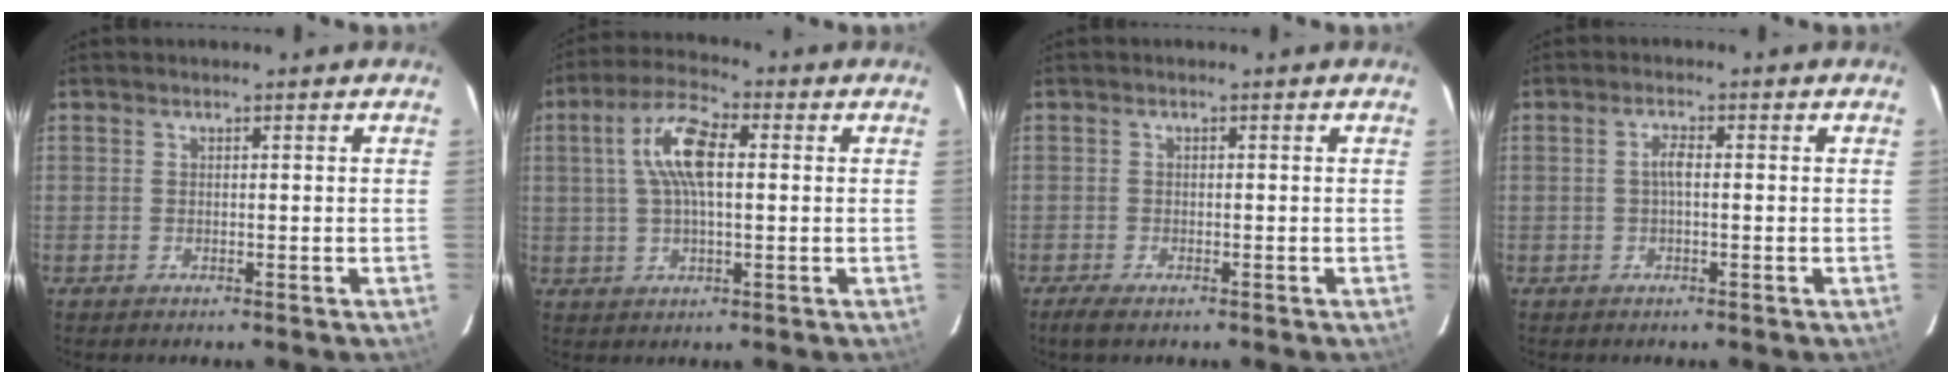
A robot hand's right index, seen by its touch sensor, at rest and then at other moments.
{"total": 9.6, "force": [1.7, 3.4, 8.8], "torque": [-0.172, 0.019, 0.030]}
{"total": 2.8, "force": [-2.0, 0.9, 1.7], "torque": [-0.040, -0.010, -0.037]}
{"total": 1.9, "force": [-0.2, 0.5, 1.8], "torque": [-0.036, 0.006, -0.005]}